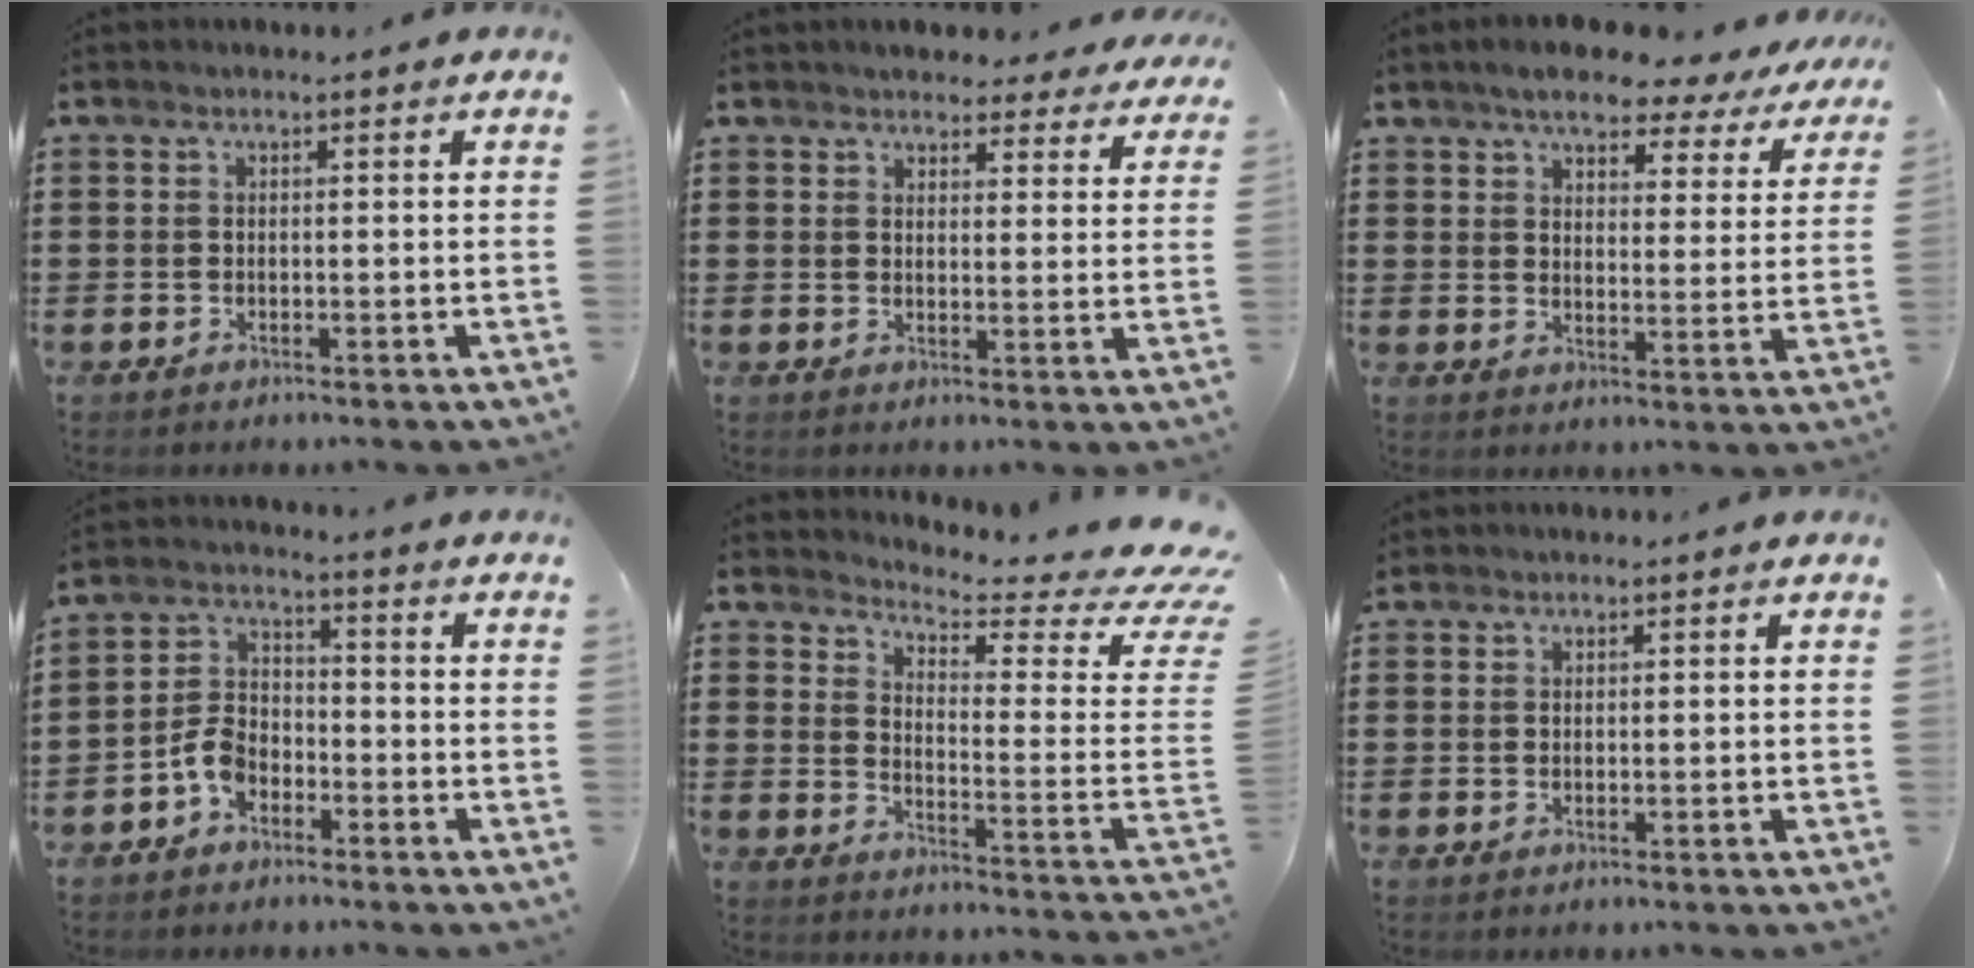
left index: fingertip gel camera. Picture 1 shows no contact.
{"total": 3.8, "force": [3.7, 0.6, 0.3], "torque": [-0.010, -0.014, 0.068]}
{"total": 6.4, "force": [5.8, 1.2, 2.5], "torque": [-0.058, -0.028, 0.096]}
{"total": 5.1, "force": [-3.0, 3.2, 2.6], "torque": [-0.069, 0.010, -0.062]}
{"total": 4.4, "force": [3.9, 0.2, 2.1], "torque": [-0.057, -0.051, 0.061]}
{"total": 0.6, "force": [0.6, 0.3, 0.0], "torque": [-0.003, 0.001, 0.012]}